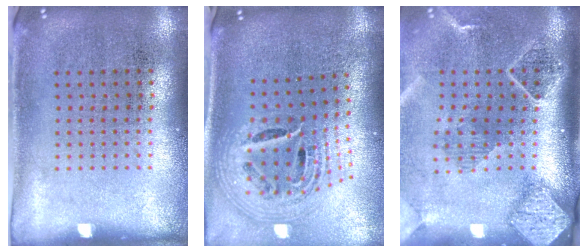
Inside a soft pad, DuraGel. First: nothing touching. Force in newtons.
{"total": 2.7, "press": 1.8, "slide": 1.9}
{"total": 2.7, "press": 2.0, "slide": 1.9}